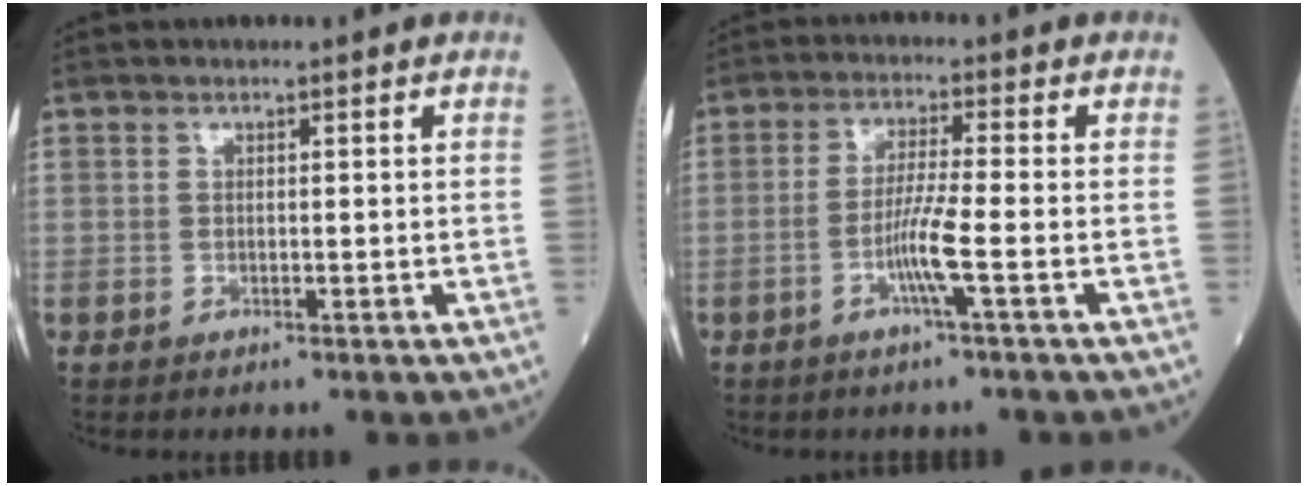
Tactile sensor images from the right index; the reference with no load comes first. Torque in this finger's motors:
{"motor_torque": [0.05, -0.24, 0.05, 0.02]}